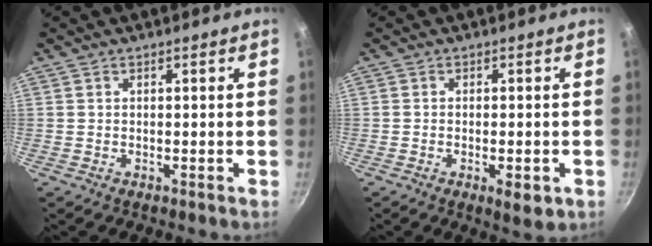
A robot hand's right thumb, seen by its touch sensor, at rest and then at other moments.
{"total": 4.6, "force": [-1.7, 1.5, 4.0], "torque": [-0.062, -0.001, -0.023]}